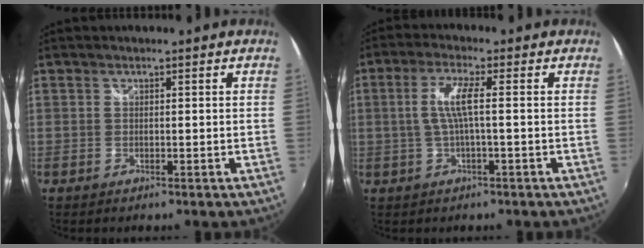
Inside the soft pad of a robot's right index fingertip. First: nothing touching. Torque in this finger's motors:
{"motor_torque": [0.39, -0.22, 0.41, 0.06]}